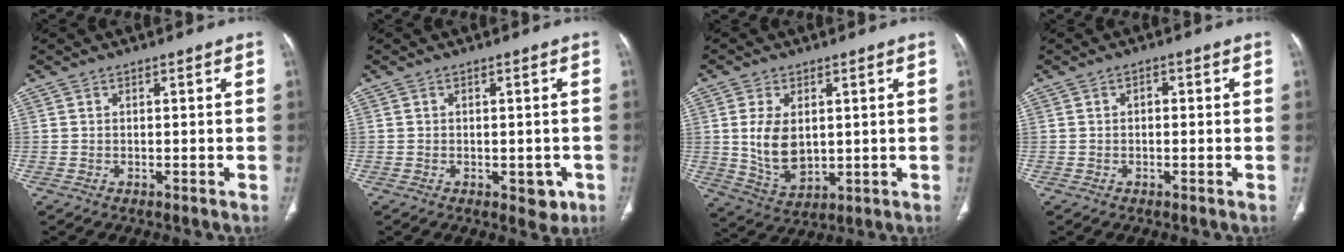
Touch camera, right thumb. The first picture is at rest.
{"total": 5.3, "force": [-1.5, 3.3, 3.9], "torque": [-0.014, -0.002, -0.012]}
{"total": 9.7, "force": [1.2, 6.1, 7.4], "torque": [-0.129, -0.016, 0.040]}
{"total": 1.2, "force": [0.1, 0.8, 0.9], "torque": [-0.011, 0.004, -0.003]}